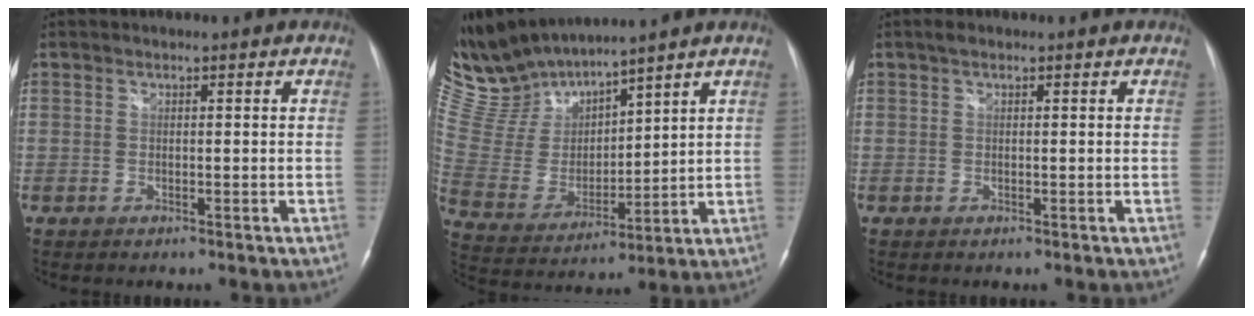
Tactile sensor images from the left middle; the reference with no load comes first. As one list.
[{"total": 12.6, "force": [12.2, 1.7, 2.8], "torque": [-0.085, 0.004, 0.262]}, {"total": 0.9, "force": [0.6, 0.4, 0.6], "torque": [-0.012, 0.014, 0.009]}]